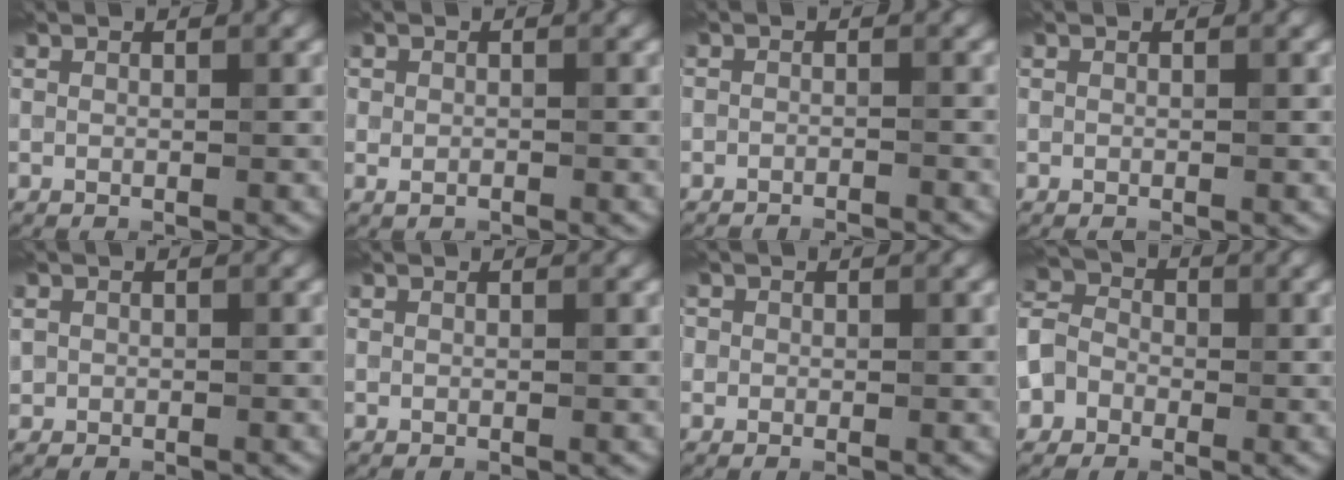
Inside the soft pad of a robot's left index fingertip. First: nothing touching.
{"total": 1.5, "force": [-0.2, 1.3, 0.6], "torque": [-0.001, 0.002, -0.010]}
{"total": 2.8, "force": [-2.8, 0.4, 0.3], "torque": [0.002, 0.014, -0.036]}
{"total": 0.0}
{"total": 1.6, "force": [0.1, 1.5, 0.2], "torque": [-0.002, 0.010, 0.005]}
{"total": 0.0}
{"total": 2.1, "force": [0.9, 1.7, 0.9], "torque": [0.000, 0.018, -0.009]}
{"total": 4.5, "force": [-1.7, 3.7, 1.8], "torque": [-0.038, 0.004, -0.043]}